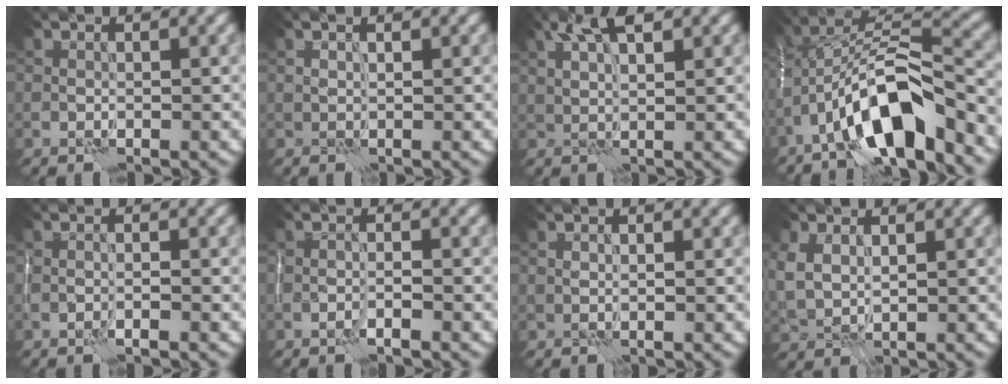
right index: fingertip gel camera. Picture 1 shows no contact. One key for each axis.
{"total": 1.1, "fx": 0.9, "fy": -0.6, "fz": -0.1, "tx": -0.001, "ty": 0.001, "tz": 0.020}
{"total": 3.4, "fx": 2.7, "fy": 0.3, "fz": 2.1, "tx": -0.046, "ty": 0.005, "tz": 0.054}
{"total": 10.2, "fx": -5.4, "fy": 3.2, "fz": 8.1, "tx": -0.143, "ty": 0.018, "tz": -0.100}
{"total": 0.7, "fx": -0.6, "fy": -0.3, "fz": 0.3, "tx": -0.010, "ty": 0.002, "tz": -0.011}
{"total": 1.0, "fx": -0.8, "fy": -0.4, "fz": 0.5, "tx": -0.011, "ty": 0.004, "tz": -0.017}
{"total": 0.9, "fx": 0.6, "fy": -0.7, "fz": -0.3, "tx": 0.003, "ty": -0.003, "tz": 0.013}
{"total": 2.1, "fx": 1.6, "fy": 0.9, "fz": 0.9, "tx": -0.036, "ty": -0.004, "tz": 0.039}